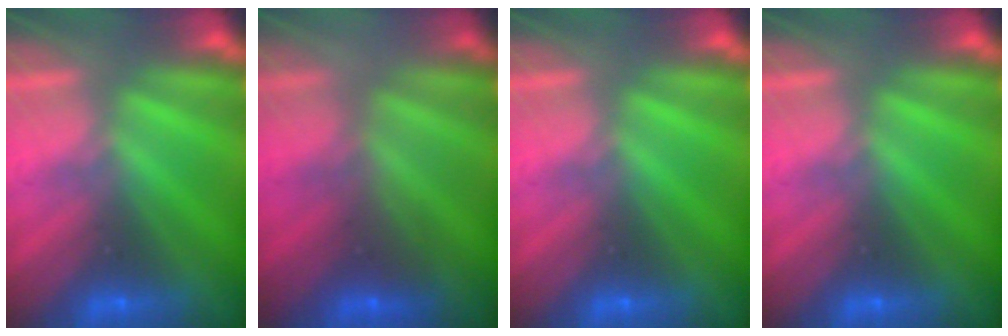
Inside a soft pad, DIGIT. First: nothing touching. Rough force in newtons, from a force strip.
{"total": 2.0}
{"total": 0.0}
{"total": 0.0}